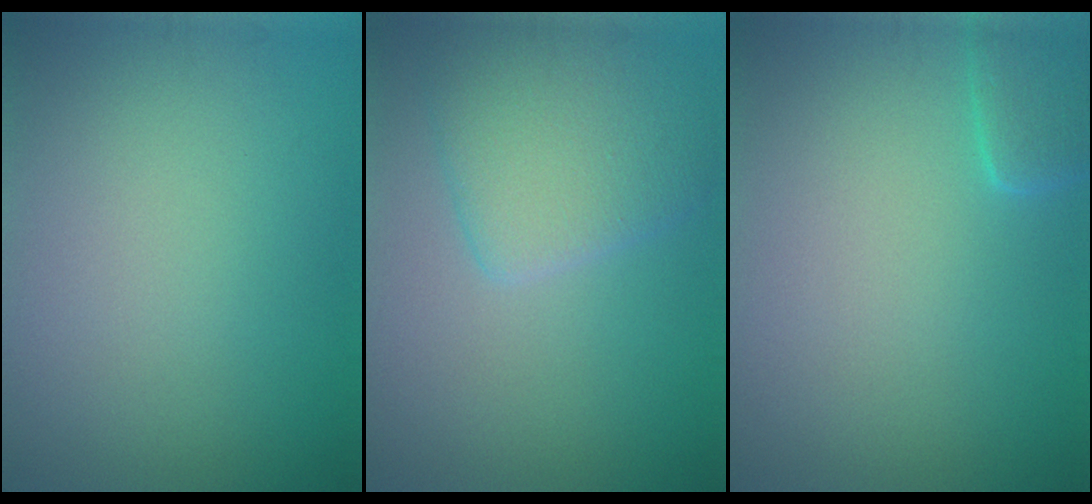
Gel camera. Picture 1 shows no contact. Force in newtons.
{"total": 4.9, "press": 4.9, "slide": 0.3}
{"total": 2.3, "press": 2.3, "slide": 0.2}